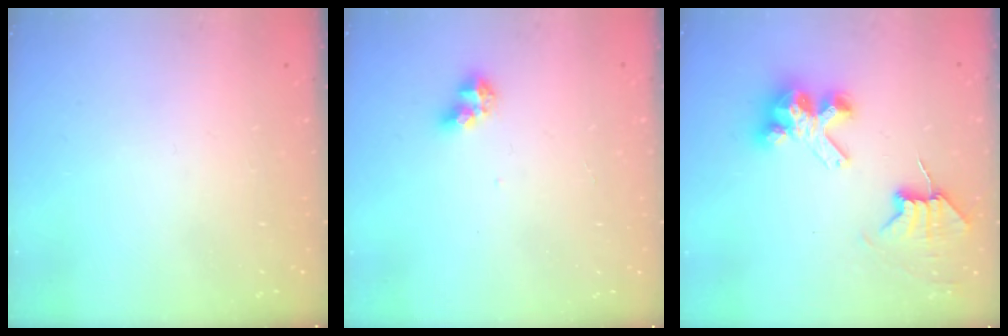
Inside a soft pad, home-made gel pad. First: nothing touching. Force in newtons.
{"total": 6.7, "press": 6.7, "slide": 0.9}
{"total": 7.8, "press": 7.7, "slide": 1.0}